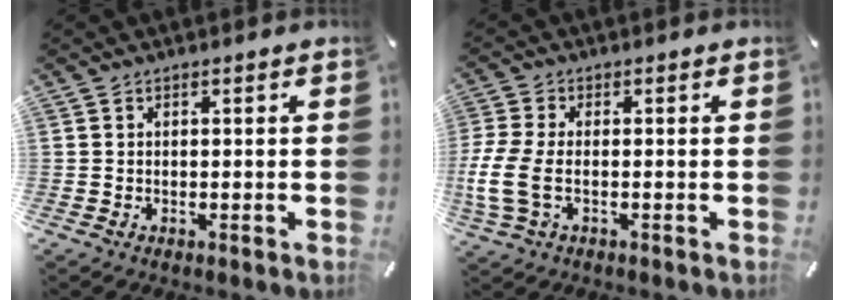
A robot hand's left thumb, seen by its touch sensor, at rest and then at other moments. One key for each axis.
{"total": 8.4, "fx": -1.6, "fy": 4.5, "fz": 6.9, "tx": -0.150, "ty": -0.006, "tz": -0.025}